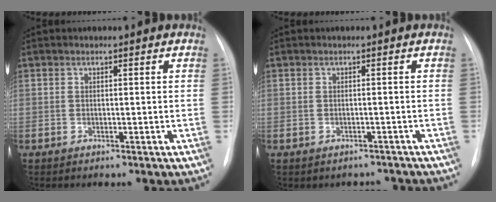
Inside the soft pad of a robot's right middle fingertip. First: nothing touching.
{"total": 2.4, "force": [-2.0, 1.3, -0.2], "torque": [0.002, 0.012, -0.025]}